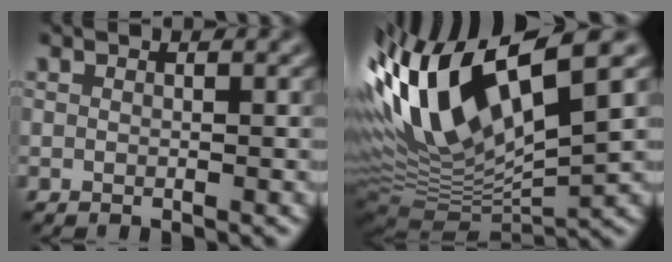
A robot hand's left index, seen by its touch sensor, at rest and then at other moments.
{"total": 14.2, "force": [4.1, 4.8, 12.7], "torque": [-0.263, 0.016, 0.078]}